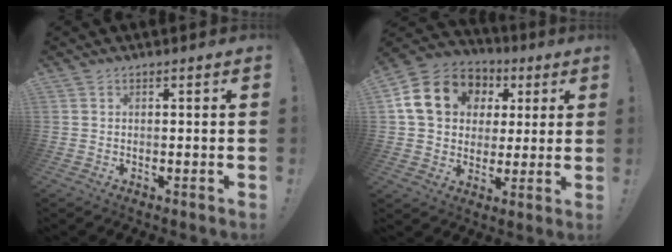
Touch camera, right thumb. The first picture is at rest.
{"total": 17.6, "force": [5.6, 14.1, 8.9], "torque": [-0.141, -0.002, 0.124]}